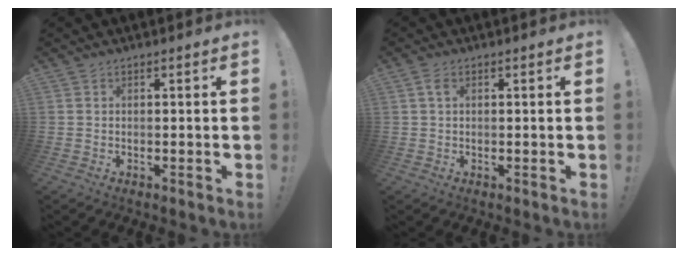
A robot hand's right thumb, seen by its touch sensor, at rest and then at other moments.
{"total": 2.1, "force": [0.8, 1.2, 1.5], "torque": [-0.023, 0.001, 0.012]}